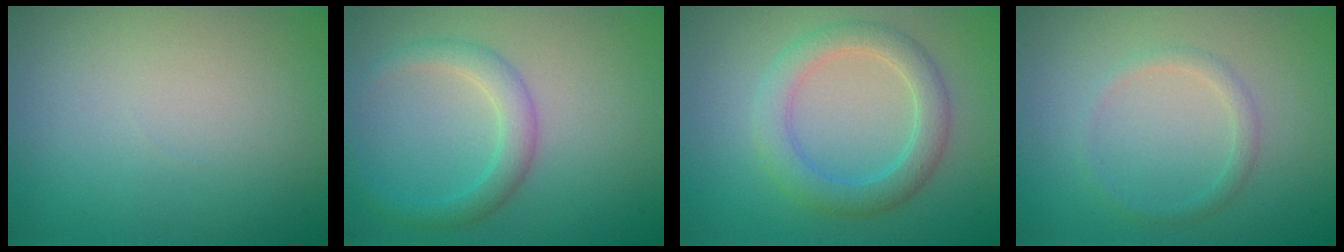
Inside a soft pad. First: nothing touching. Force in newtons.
{"total": 2.7, "press": 2.7, "slide": 0.1}
{"total": 3.7, "press": 3.7, "slide": 0.3}
{"total": 1.3, "press": 1.3, "slide": 0.1}